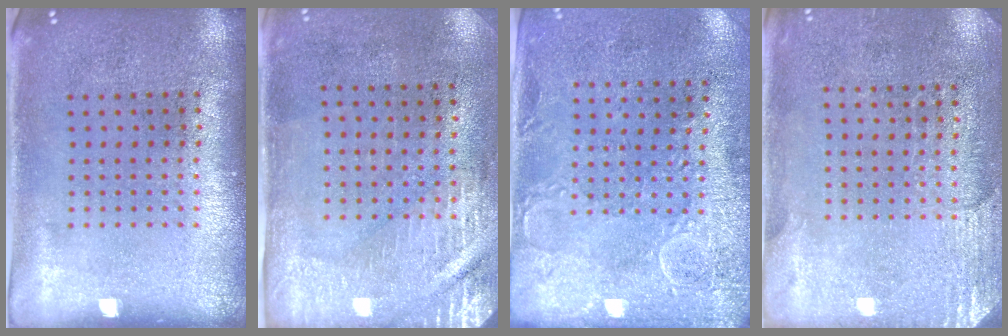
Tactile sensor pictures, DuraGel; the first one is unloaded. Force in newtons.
{"total": 2.9, "press": 2.5, "slide": 1.4}
{"total": 2.9, "press": 2.3, "slide": 1.7}
{"total": 2.7, "press": 2.4, "slide": 1.3}